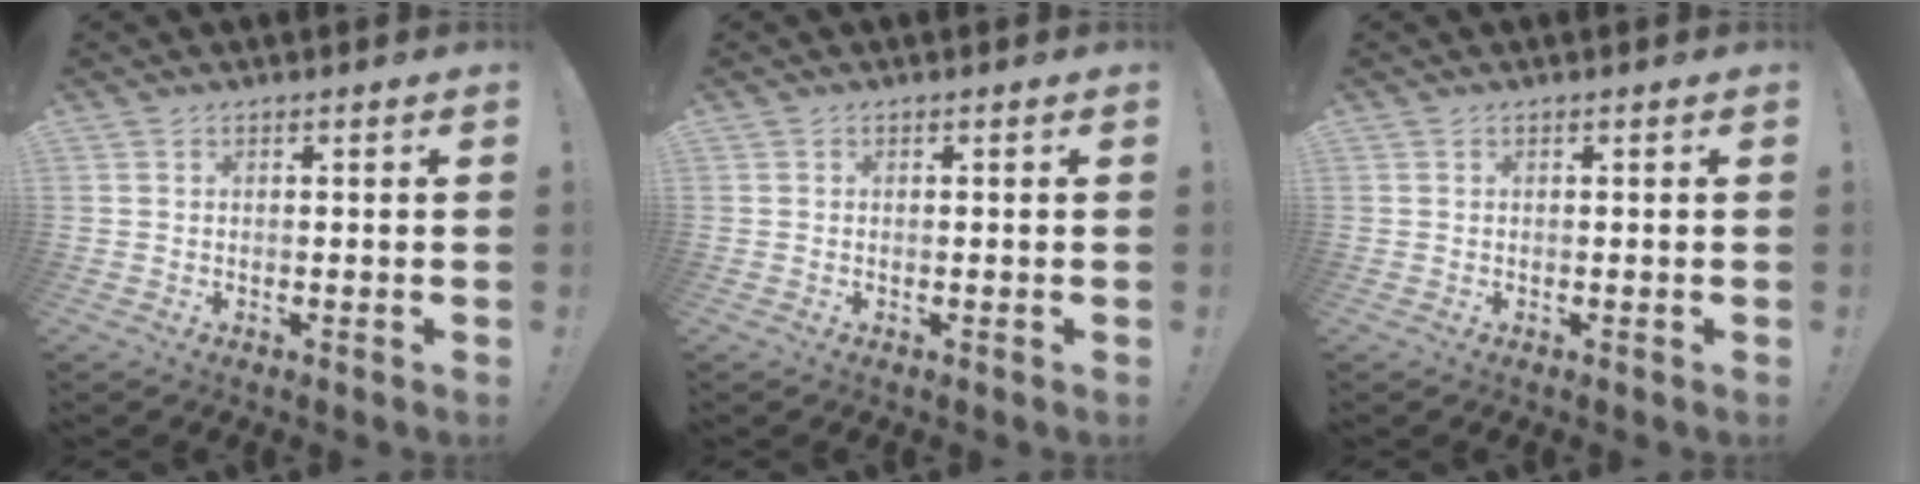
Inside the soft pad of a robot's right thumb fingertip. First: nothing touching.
{"total": 0.0}
{"total": 0.0}